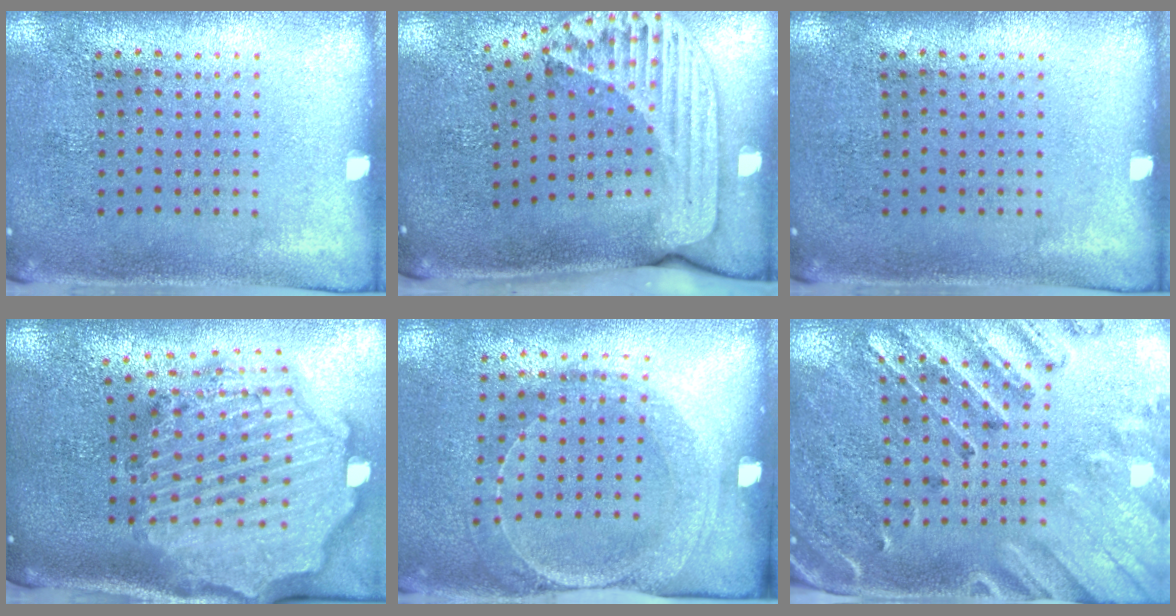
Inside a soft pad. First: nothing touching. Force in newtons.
{"total": 2.5, "press": 1.8, "slide": 1.8}
{"total": 0.0}
{"total": 3.8, "press": 3.1, "slide": 2.2}
{"total": 1.5, "press": 1.5, "slide": 0.4}
{"total": 2.9, "press": 2.7, "slide": 1.1}